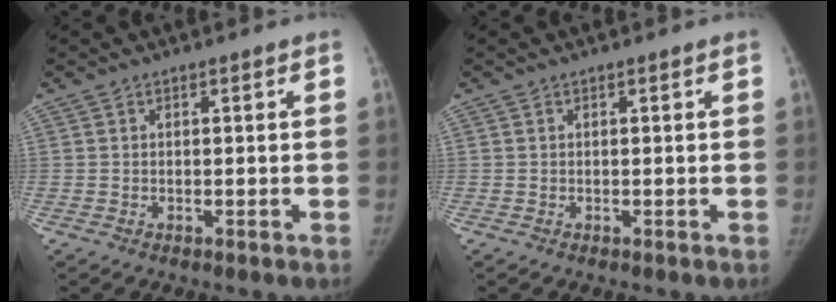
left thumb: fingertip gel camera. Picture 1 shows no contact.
{"total": 0.0}